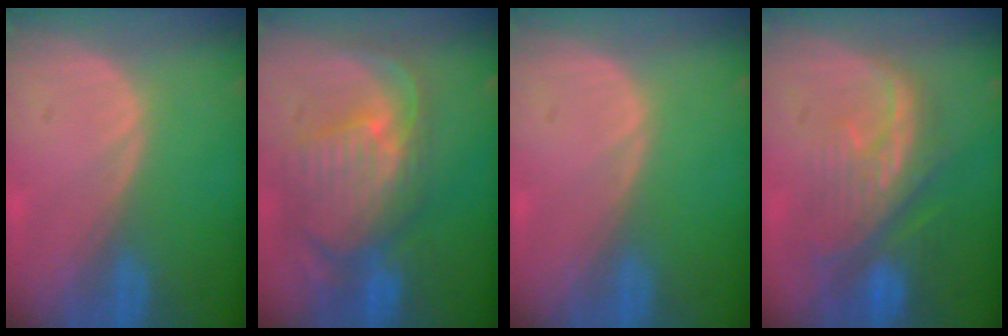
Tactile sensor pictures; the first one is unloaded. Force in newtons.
{"total": 11.1, "press": 9.7, "slide": 5.5}
{"total": 0.0}
{"total": 10.2, "press": 8.9, "slide": 4.9}